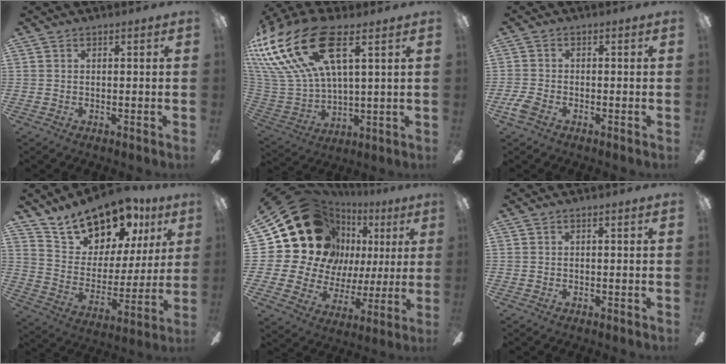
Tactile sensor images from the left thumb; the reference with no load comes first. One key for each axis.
{"total": 24.9, "fx": 12.5, "fy": 10.8, "fz": 18.5, "tx": -0.409, "ty": -0.060, "tz": 0.220}
{"total": 3.4, "fx": -1.7, "fy": 2.0, "fz": 2.2, "tx": -0.052, "ty": 0.003, "tz": -0.034}
{"total": 17.7, "fx": 14.5, "fy": 8.4, "fz": 5.6, "tx": -0.108, "ty": -0.100, "tz": 0.265}
{"total": 23.9, "fx": 9.9, "fy": 18.2, "fz": 11.8, "tx": -0.233, "ty": -0.069, "tz": 0.217}
{"total": 0.0}